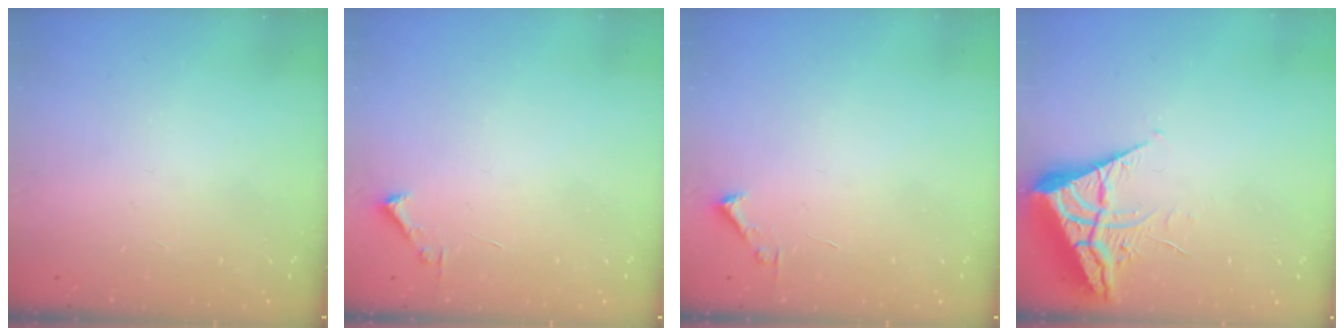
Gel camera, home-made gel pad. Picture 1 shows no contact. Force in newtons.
{"total": 1.7, "press": 1.7, "slide": 0.2}
{"total": 1.7, "press": 1.7, "slide": 0.2}
{"total": 6.5, "press": 6.4, "slide": 0.7}